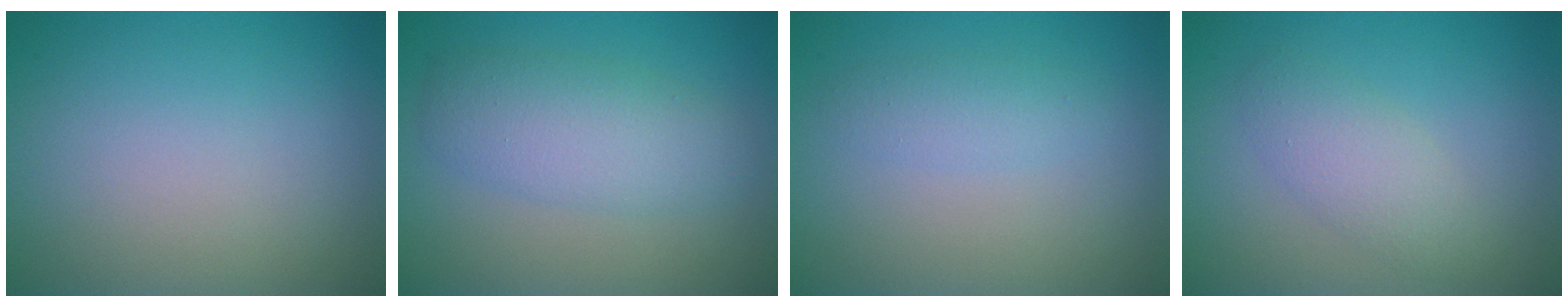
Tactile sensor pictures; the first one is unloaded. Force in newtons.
{"total": 4.5, "press": 4.5, "slide": 0.1}
{"total": 1.6, "press": 1.6, "slide": 0.0}
{"total": 2.7, "press": 2.7, "slide": 0.2}